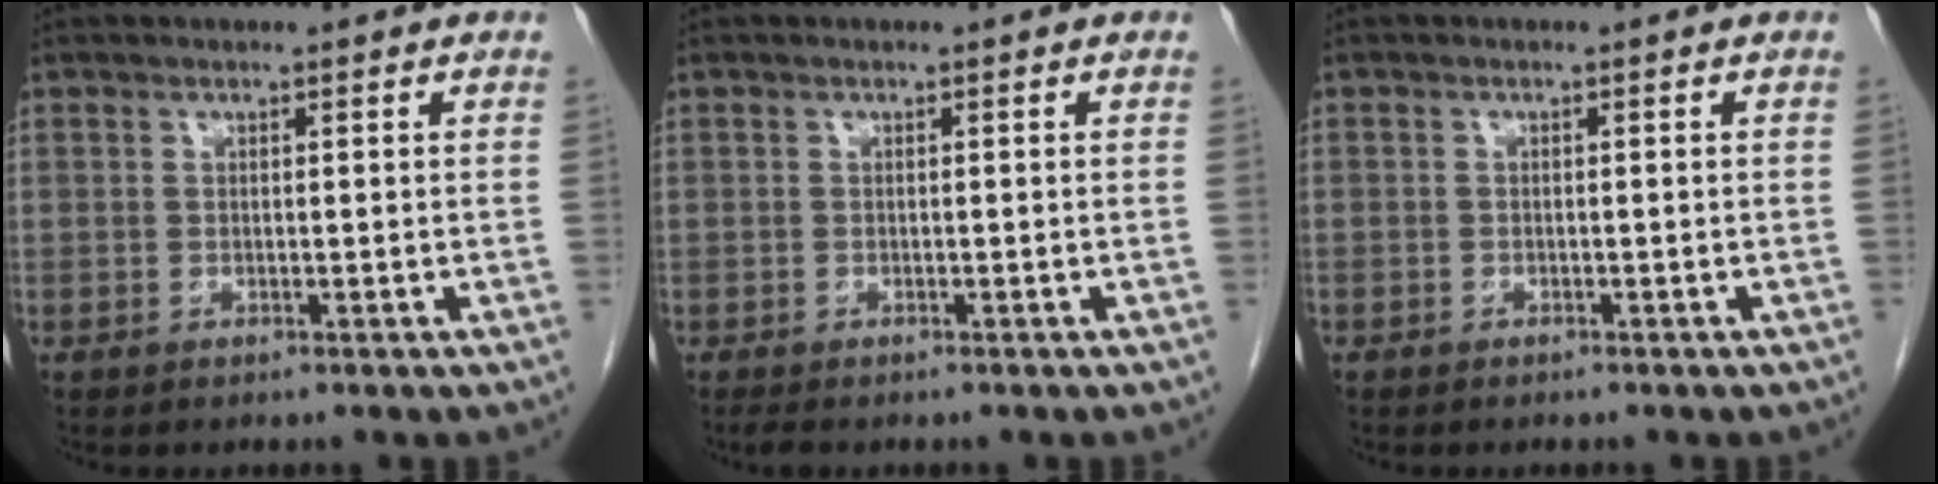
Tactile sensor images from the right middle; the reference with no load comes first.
{"total": 1.2, "force": [-1.0, 0.3, 0.6], "torque": [-0.018, -0.006, -0.015]}
{"total": 0.6, "force": [-0.5, 0.4, 0.1], "torque": [-0.004, 0.003, -0.007]}